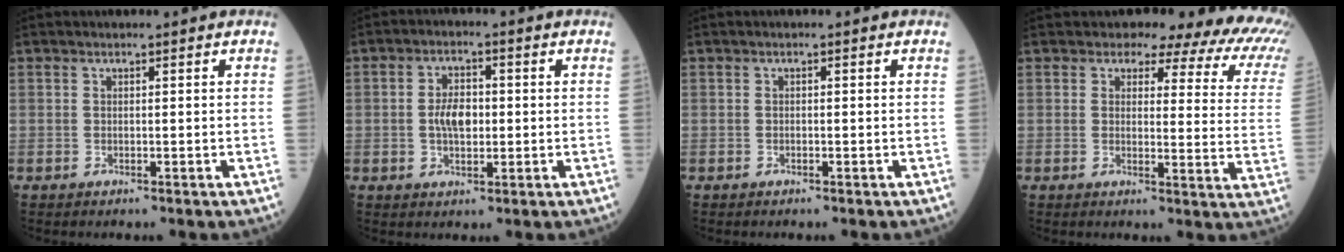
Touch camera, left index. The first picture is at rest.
{"total": 4.6, "force": [-0.2, 2.5, 3.8], "torque": [-0.078, 0.008, -0.003]}
{"total": 0.0}
{"total": 17.4, "force": [15.1, 4.9, 7.3], "torque": [-0.063, -0.064, 0.135]}